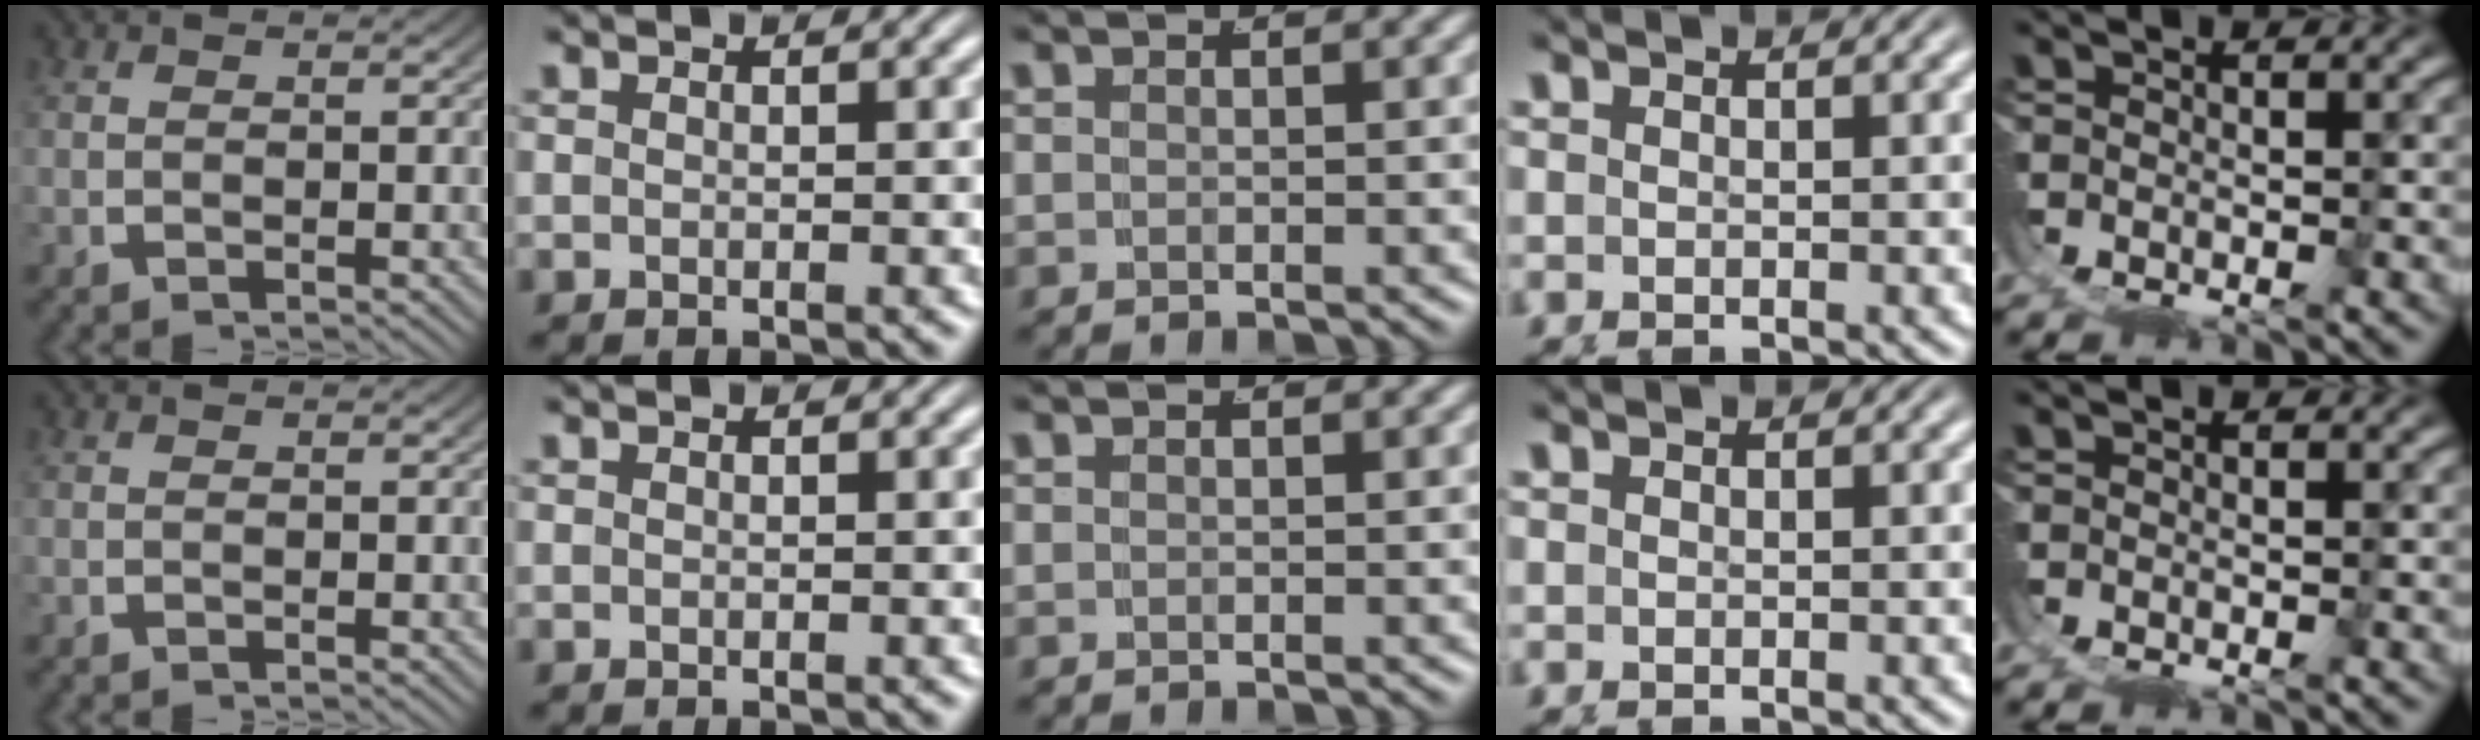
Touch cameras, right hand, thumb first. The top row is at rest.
{}